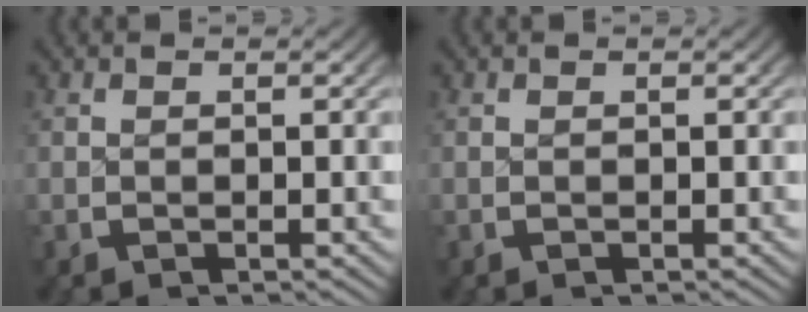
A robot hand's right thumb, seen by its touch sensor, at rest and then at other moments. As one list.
[{"total": 0.0}]